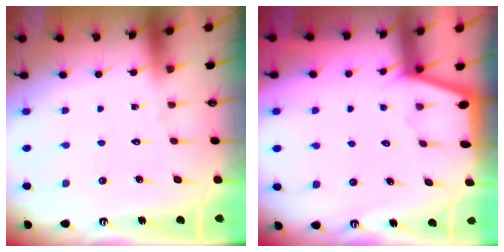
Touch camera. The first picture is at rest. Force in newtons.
{"total": 1.1, "press": 1.0, "slide": 0.2}